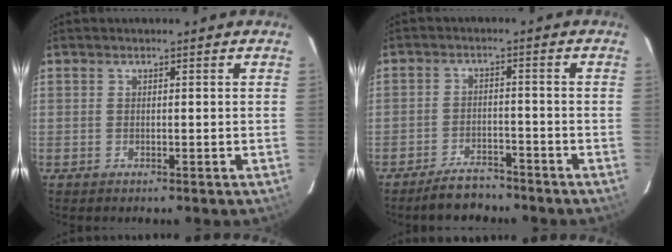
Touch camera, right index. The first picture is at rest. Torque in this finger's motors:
{"motor_torque": [-0.14, -0.05, -0.20, -0.10]}